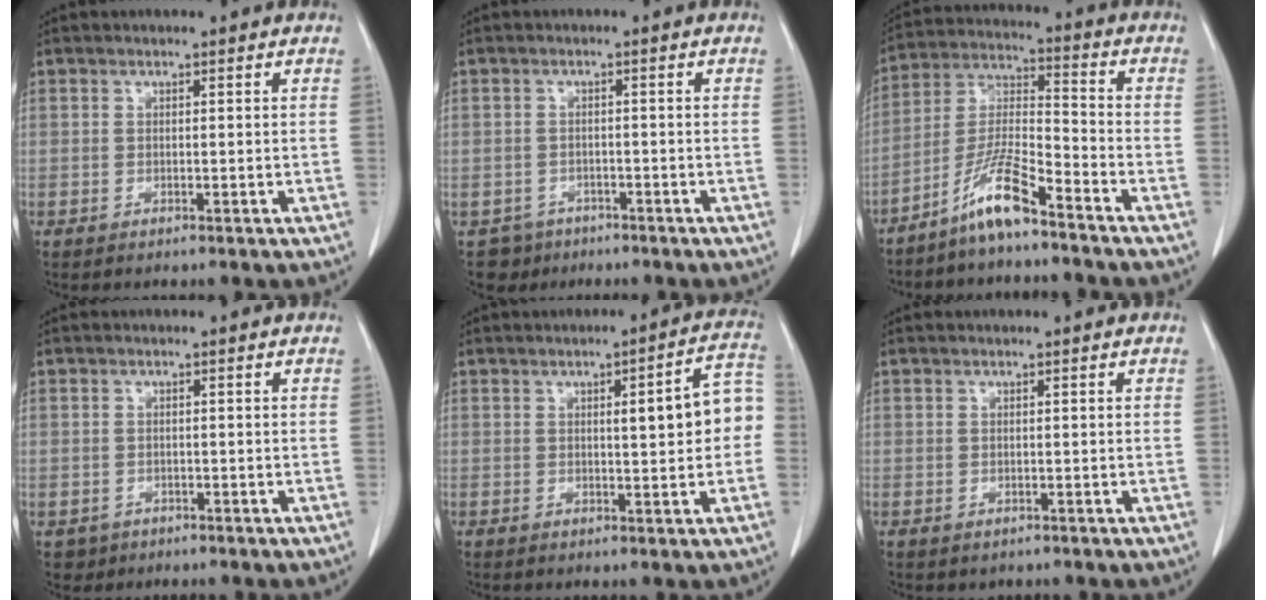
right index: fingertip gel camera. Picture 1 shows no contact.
{"total": 3.6, "force": [-2.2, 2.8, -0.6], "torque": [0.012, 0.009, -0.034]}
{"total": 9.0, "force": [-6.6, 0.7, 6.1], "torque": [-0.134, -0.007, -0.131]}
{"total": 2.3, "force": [-1.0, 2.1, 0.0], "torque": [0.001, 0.007, -0.011]}
{"total": 8.0, "force": [0.4, 1.4, 7.8], "torque": [-0.096, 0.026, 0.003]}
{"total": 0.7, "force": [-0.3, 0.6, 0.0], "torque": [-0.004, 0.002, -0.002]}